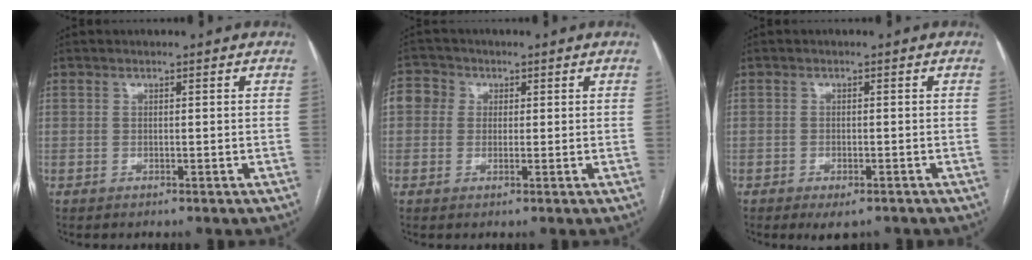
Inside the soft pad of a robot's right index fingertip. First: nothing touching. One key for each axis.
{"total": 7.9, "fx": 1.7, "fy": 7.2, "fz": 2.9, "tx": -0.079, "ty": 0.029, "tz": 0.030}
{"total": 1.9, "fx": -1.2, "fy": 0.9, "fz": 1.3, "tx": -0.016, "ty": -0.002, "tz": -0.009}